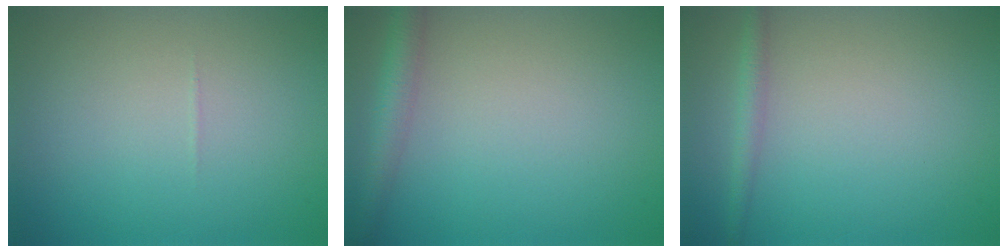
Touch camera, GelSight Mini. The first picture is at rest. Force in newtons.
{"total": 2.9, "press": 2.9, "slide": 0.1}
{"total": 1.5, "press": 1.5, "slide": 0.0}